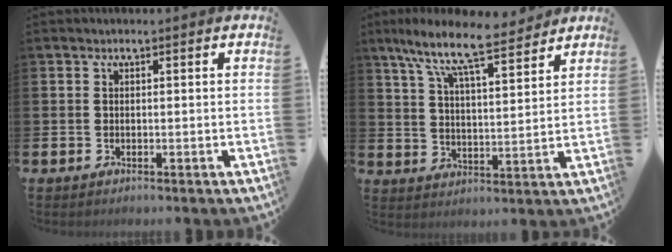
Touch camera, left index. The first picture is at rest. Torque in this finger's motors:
{"motor_torque": [0.31, -0.39, 0.81, 0.21]}